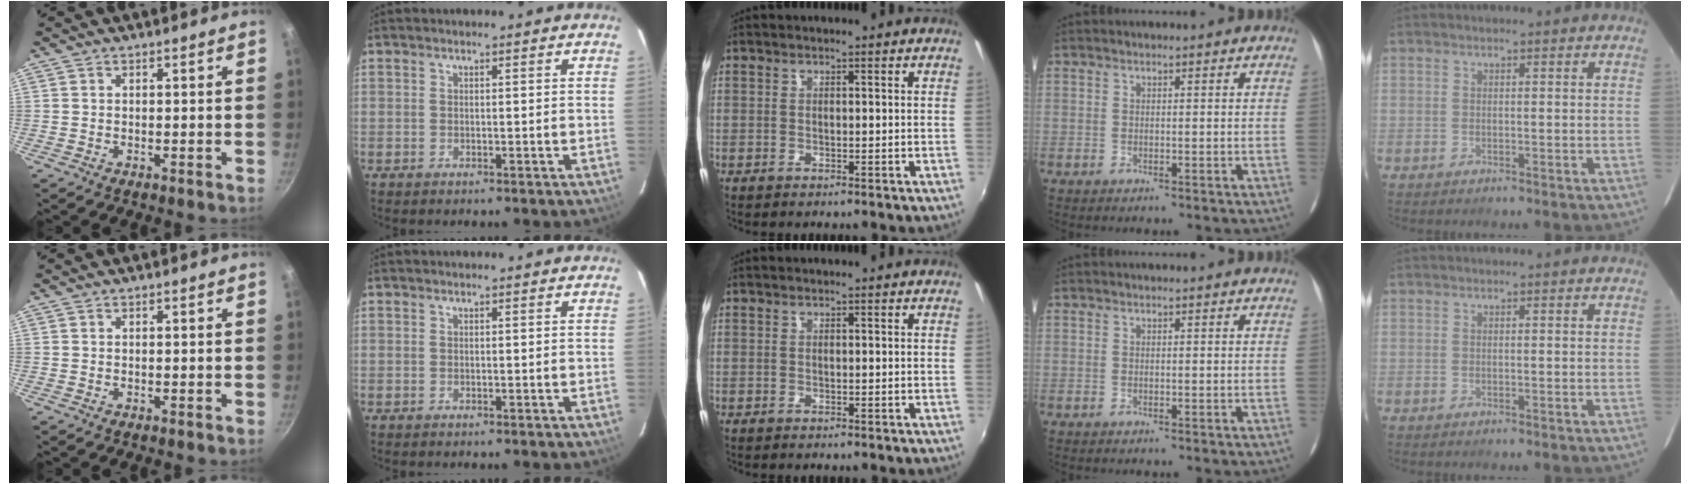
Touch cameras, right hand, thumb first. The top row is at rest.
{}